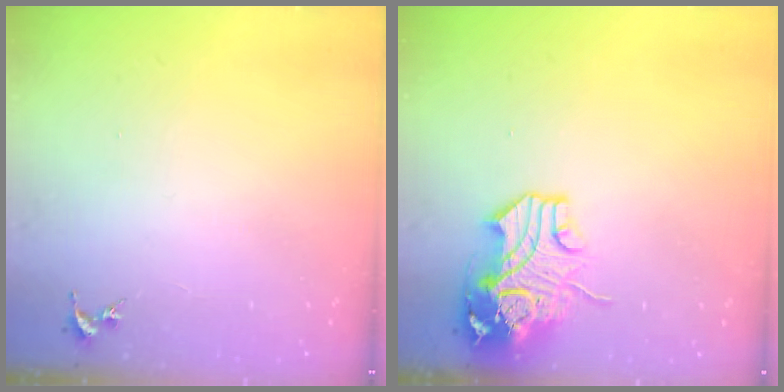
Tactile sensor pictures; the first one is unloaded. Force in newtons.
{"total": 12.6, "press": 12.5, "slide": 2.1}